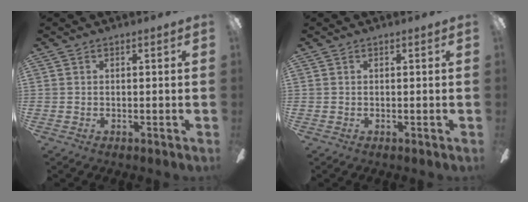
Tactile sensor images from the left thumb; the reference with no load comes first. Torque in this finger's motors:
{"motor_torque": [-0.01, 0.01, 0.00, 0.00, 0.00]}